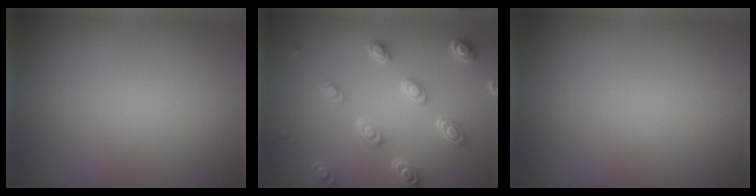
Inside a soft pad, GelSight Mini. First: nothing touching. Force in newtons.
{"total": 4.8, "press": 3.8, "slide": 3.0}
{"total": 0.0}